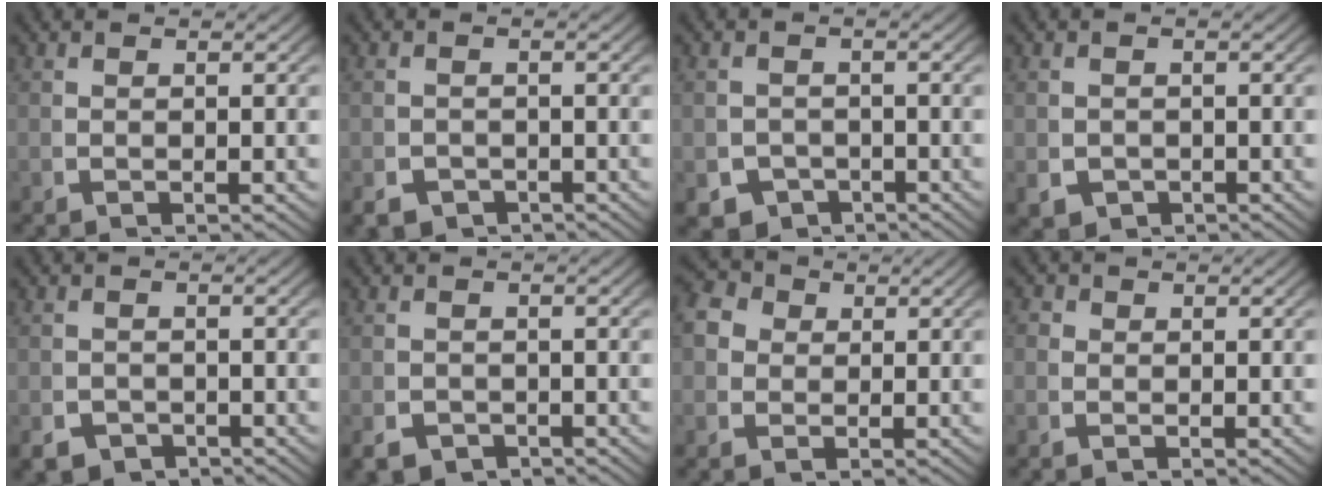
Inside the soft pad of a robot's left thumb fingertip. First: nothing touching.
{"total": 3.6, "force": [-2.7, 2.2, 0.9], "torque": [-0.014, -0.022, -0.038]}
{"total": 5.2, "force": [-3.3, 3.7, 1.5], "torque": [-0.023, -0.031, -0.046]}
{"total": 3.2, "force": [-1.3, 2.7, 1.2], "torque": [-0.032, -0.025, -0.011]}
{"total": 3.5, "force": [-2.6, 2.2, 0.9], "torque": [-0.017, -0.023, -0.036]}
{"total": 3.0, "force": [-2.2, 1.9, 0.8], "torque": [-0.015, -0.019, -0.030]}
{"total": 5.4, "force": [1.7, 4.4, 2.5], "torque": [-0.065, -0.007, 0.024]}
{"total": 1.3, "force": [0.2, 1.2, 0.3], "torque": [-0.009, -0.006, 0.002]}